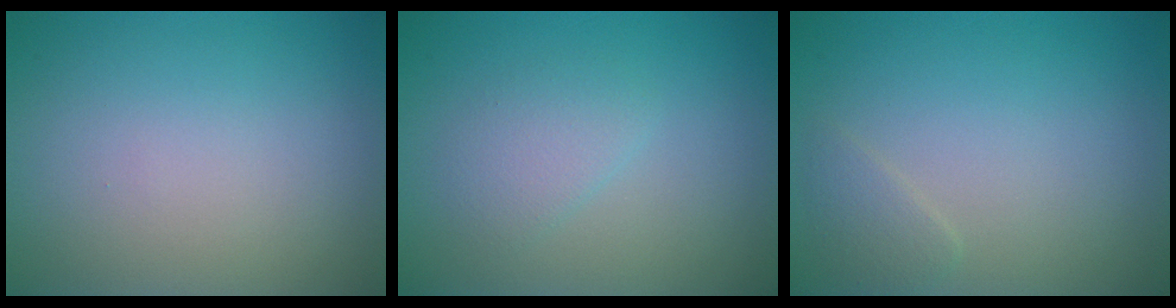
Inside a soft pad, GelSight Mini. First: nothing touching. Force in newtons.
{"total": 1.8, "press": 1.8, "slide": 0.1}
{"total": 1.2, "press": 1.2, "slide": 0.0}